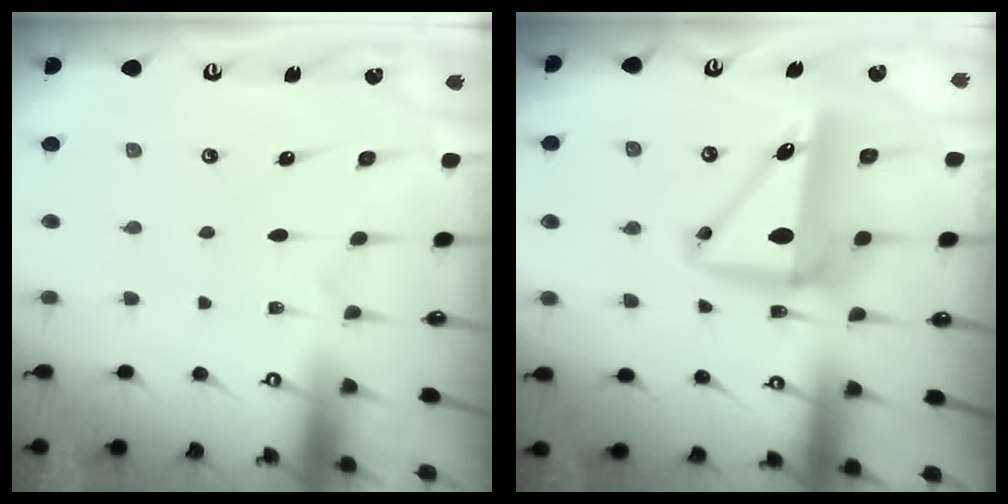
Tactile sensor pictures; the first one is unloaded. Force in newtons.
{"total": 8.8, "press": 8.6, "slide": 2.0}